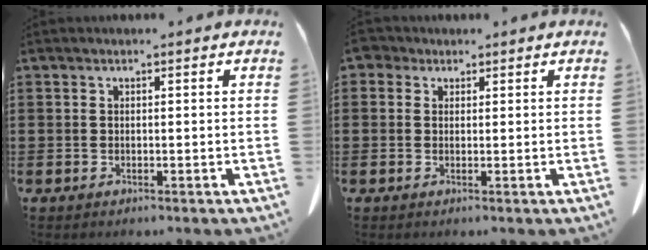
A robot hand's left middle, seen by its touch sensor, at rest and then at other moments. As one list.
[{"total": 1.9, "force": [1.1, 1.4, 0.7], "torque": [-0.020, 0.010, 0.019]}]